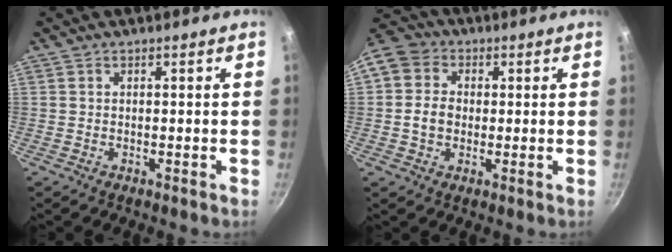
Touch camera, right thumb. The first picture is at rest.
{"total": 9.3, "force": [0.4, 8.0, 4.8], "torque": [-0.073, 0.017, -0.007]}